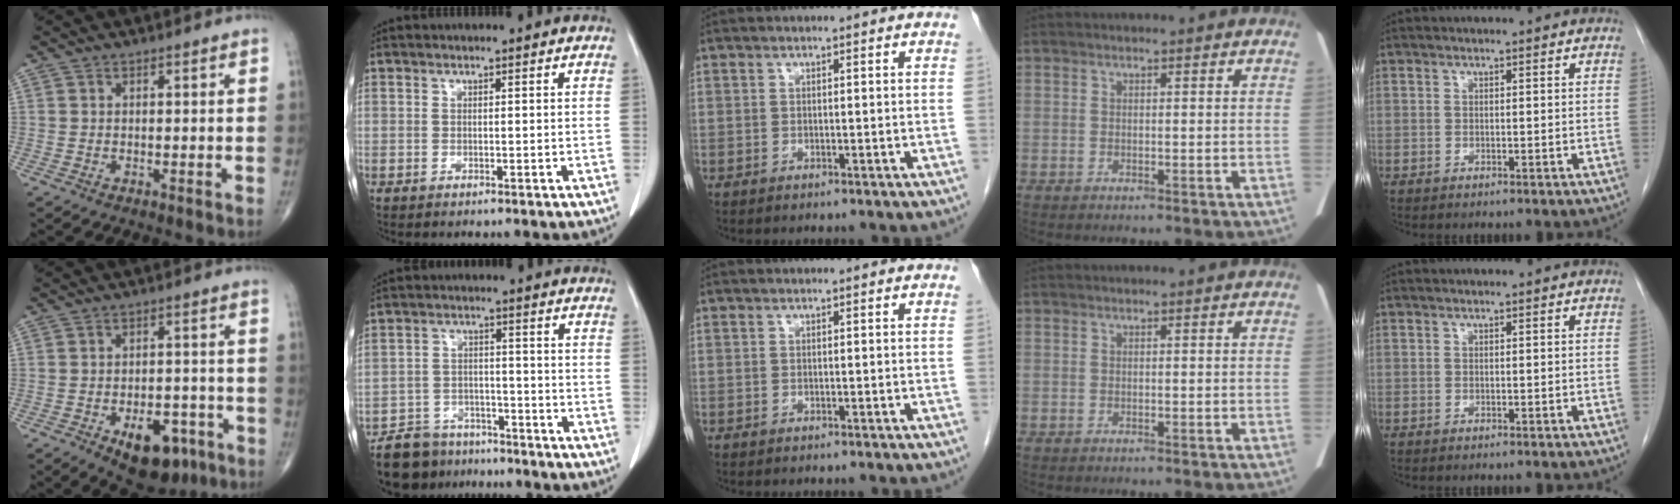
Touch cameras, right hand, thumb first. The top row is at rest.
{"thumb": {"total": 11.7, "force": [-5.8, 6.4, 7.9], "torque": [-0.083, 0.027, -0.072]}, "index": {"total": 9.4, "force": [-8.1, 4.7, 1.2], "torque": [-0.017, 0.014, -0.130]}}